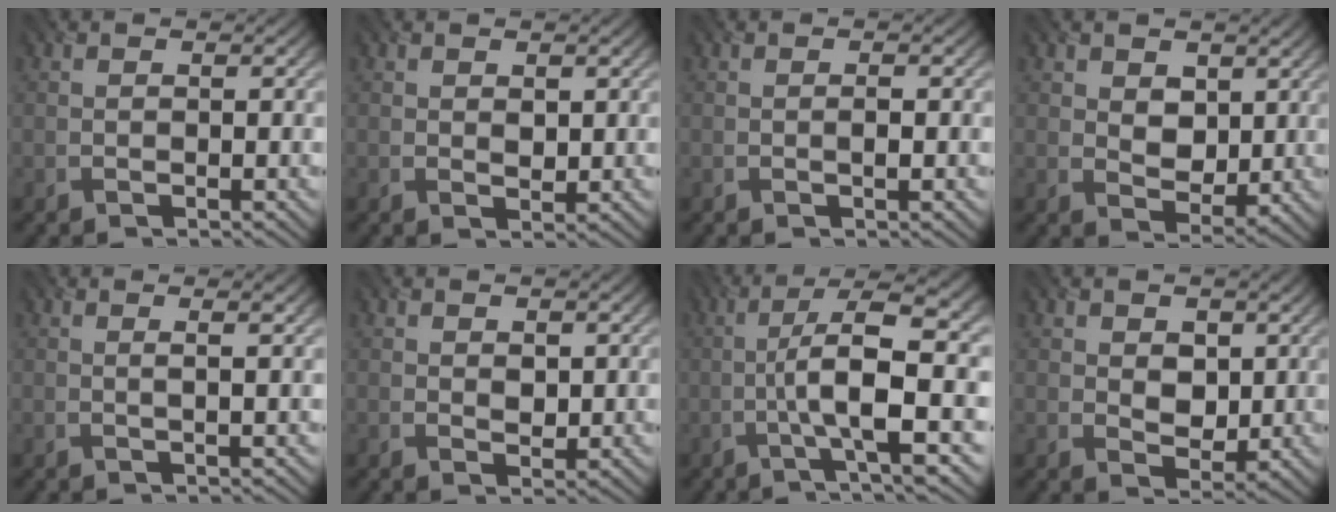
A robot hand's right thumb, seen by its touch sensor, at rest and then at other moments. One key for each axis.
{"total": 1.5, "fx": 0.6, "fy": 1.0, "fz": 0.9, "tx": -0.021, "ty": -0.006, "tz": 0.013}
{"total": 0.9, "fx": -0.1, "fy": 0.2, "fz": 0.9, "tx": -0.015, "ty": -0.001, "tz": -0.001}
{"total": 4.9, "fx": 1.7, "fy": 3.6, "fz": 2.9, "tx": -0.069, "ty": -0.004, "tz": 0.021}
{"total": 2.0, "fx": 0.7, "fy": 0.4, "fz": 1.9, "tx": -0.031, "ty": 0.009, "tz": 0.006}
{"total": 1.8, "fx": 0.7, "fy": 1.2, "fz": 1.1, "tx": -0.025, "ty": -0.006, "tz": 0.014}
{"total": 10.8, "fx": -1.2, "fy": 1.8, "fz": 10.5, "tx": -0.165, "ty": 0.022, "tz": -0.025}
{"total": 4.2, "fx": 1.2, "fy": 3.1, "fz": 2.6, "tx": -0.060, "ty": -0.005, "tz": 0.012}